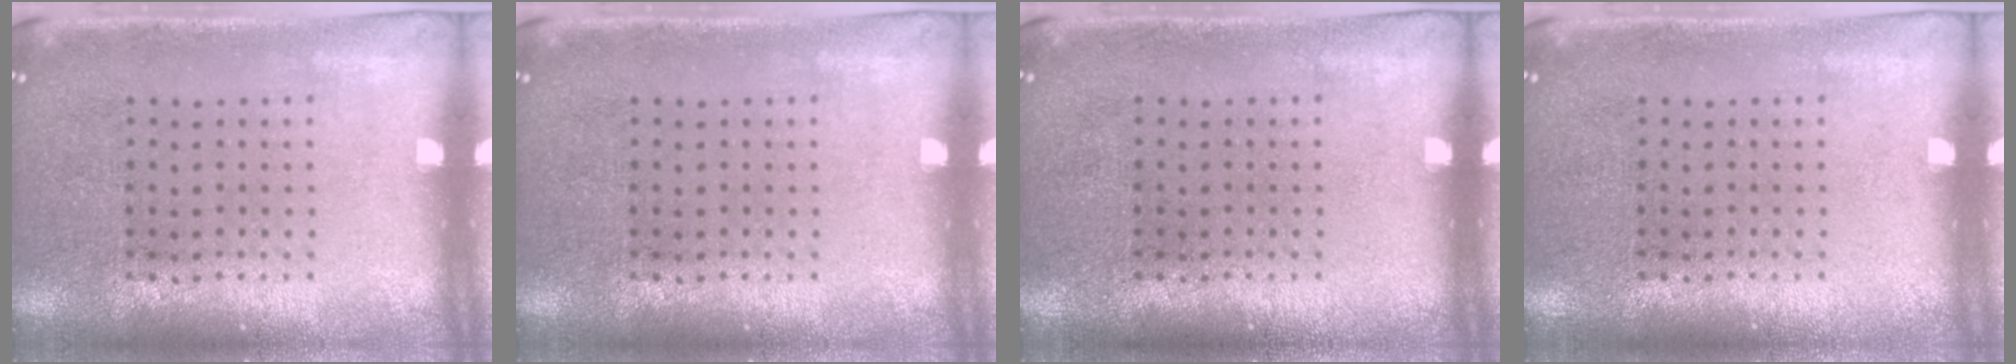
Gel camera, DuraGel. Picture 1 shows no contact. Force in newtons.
{"total": 0.0}
{"total": 0.0}
{"total": 0.0}